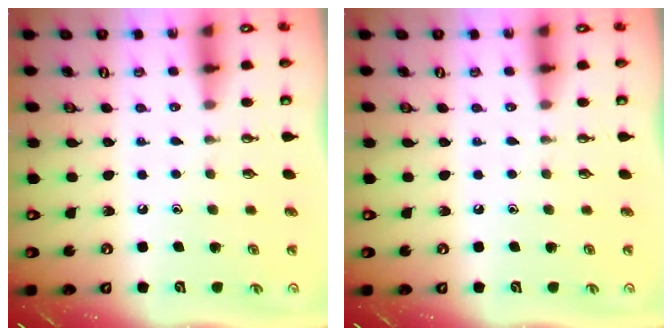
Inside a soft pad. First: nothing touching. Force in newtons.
{"total": 0.0}